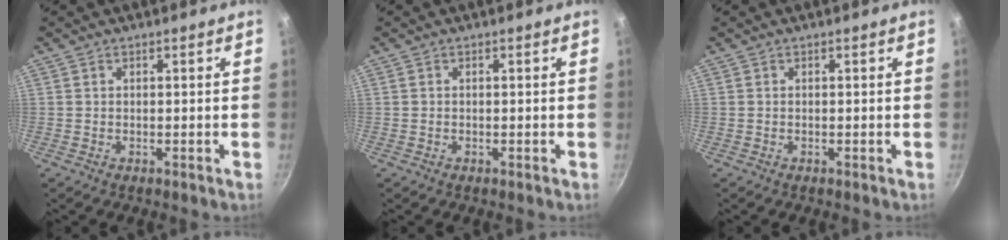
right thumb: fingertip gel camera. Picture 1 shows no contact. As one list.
[{"total": 0.0}, {"total": 0.0}]